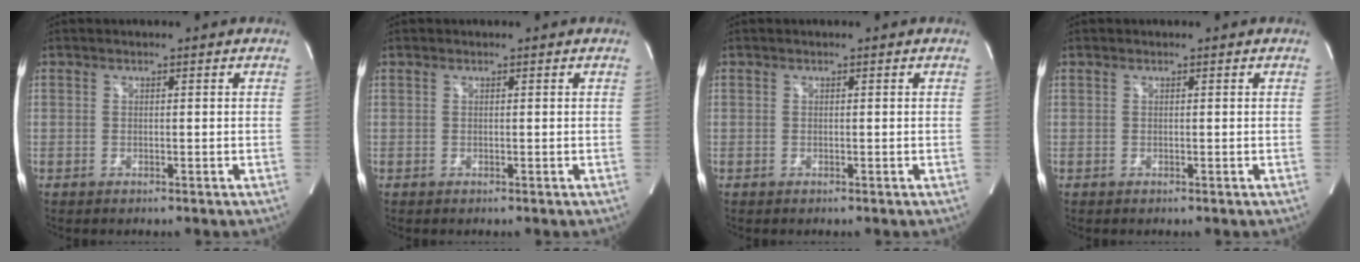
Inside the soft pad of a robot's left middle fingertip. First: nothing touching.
{"total": 0.0}
{"total": 0.0}
{"total": 0.0}